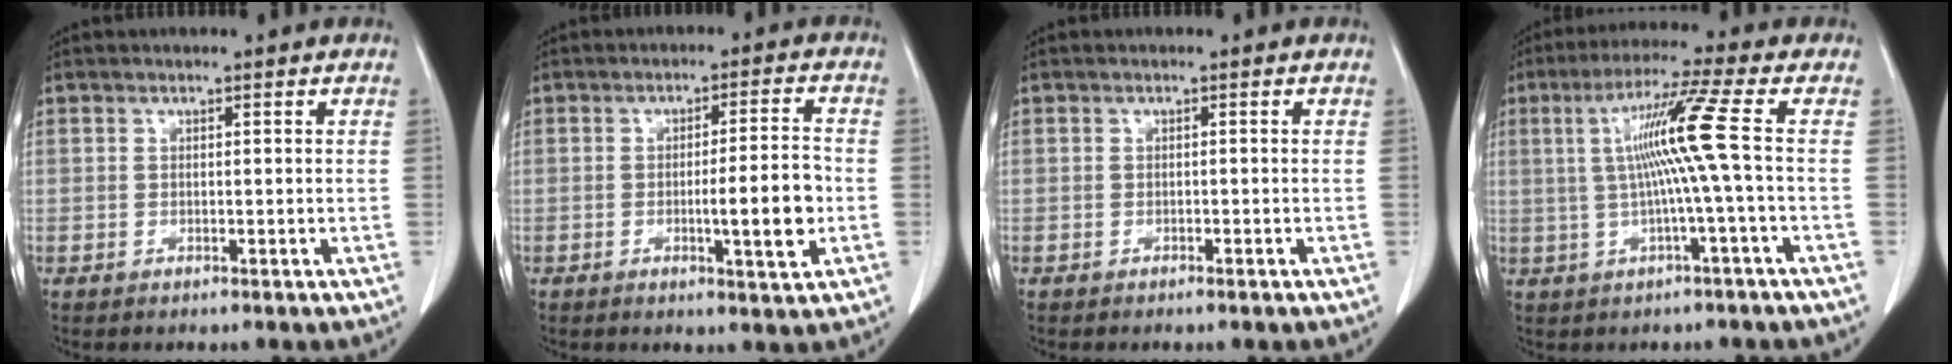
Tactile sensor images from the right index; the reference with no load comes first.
{"total": 7.4, "force": [-1.6, 0.5, 7.3], "torque": [-0.101, 0.000, -0.019]}
{"total": 0.6, "force": [-0.5, -0.1, 0.3], "torque": [-0.011, -0.001, -0.006]}
{"total": 8.8, "force": [0.4, -2.1, 8.5], "torque": [-0.157, 0.014, 0.016]}